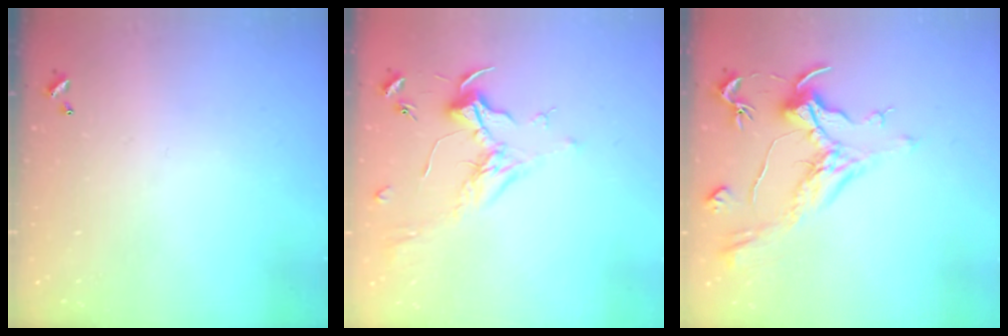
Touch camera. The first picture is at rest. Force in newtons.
{"total": 1.8, "press": 1.6, "slide": 0.7}
{"total": 1.1, "press": 0.1, "slide": 1.1}